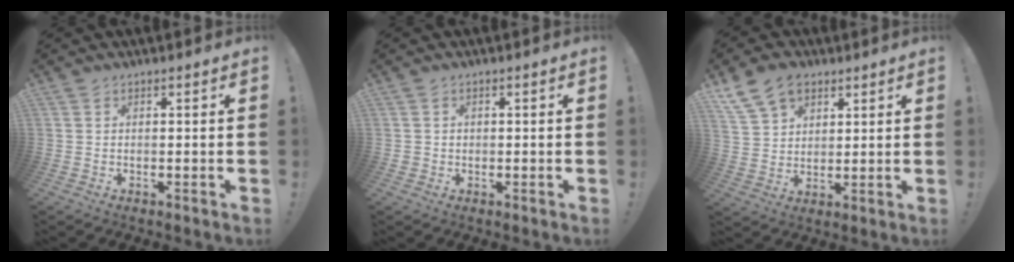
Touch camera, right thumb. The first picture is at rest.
{"total": 1.4, "force": [0.0, 1.4, 0.4], "torque": [-0.006, 0.004, -0.001]}
{"total": 11.1, "force": [6.7, 7.6, 4.4], "torque": [-0.070, -0.031, 0.133]}